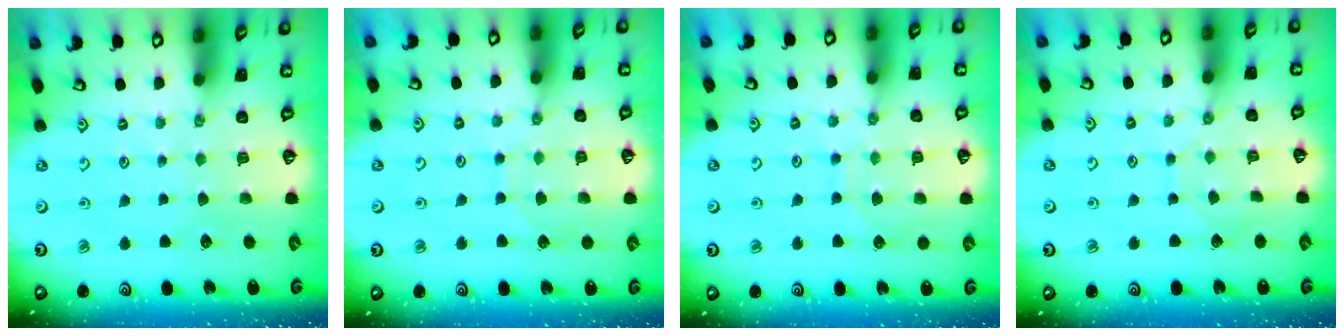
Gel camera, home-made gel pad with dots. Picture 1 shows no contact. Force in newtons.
{"total": 6.1, "press": 6.1, "slide": 0.6}
{"total": 7.9, "press": 7.9, "slide": 0.6}
{"total": 4.8, "press": 4.8, "slide": 0.4}